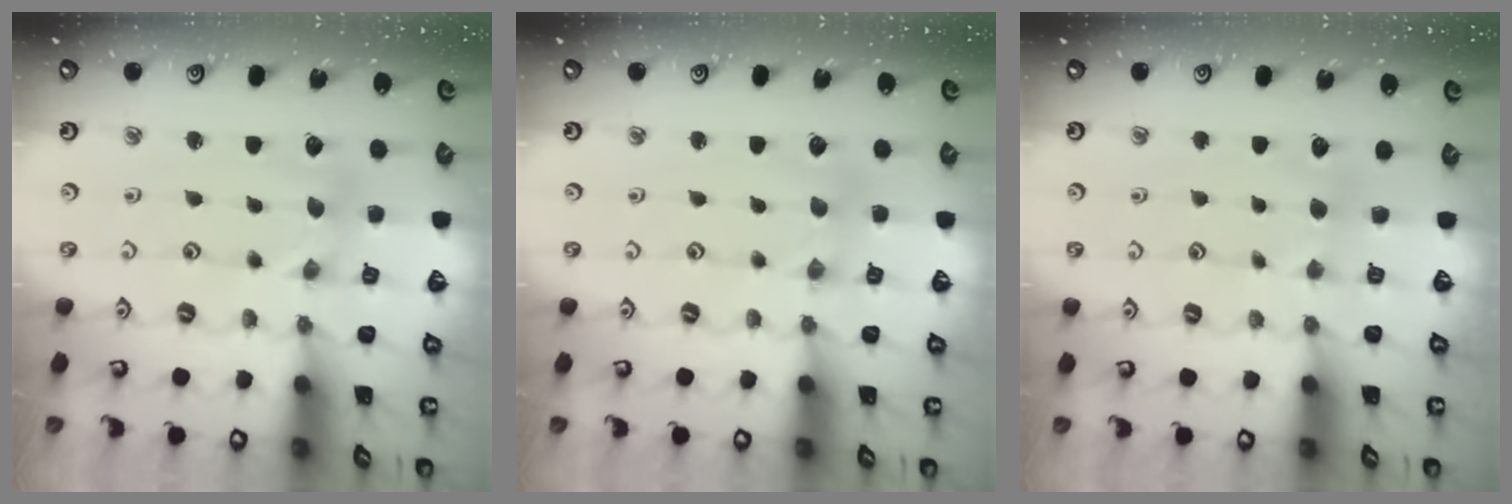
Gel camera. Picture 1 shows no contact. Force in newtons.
{"total": 1.1, "press": 1.1, "slide": 0.2}
{"total": 1.8, "press": 1.8, "slide": 0.3}